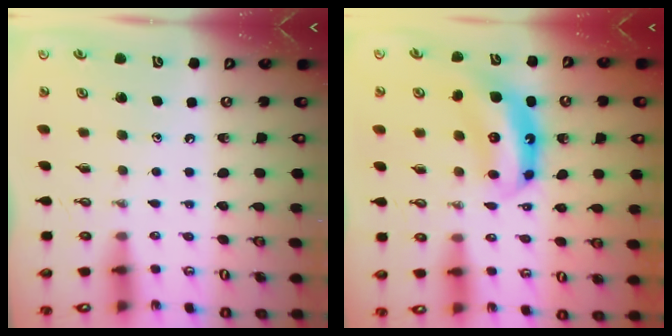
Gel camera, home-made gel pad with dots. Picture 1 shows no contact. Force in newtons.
{"total": 7.5, "press": 7.5, "slide": 0.7}